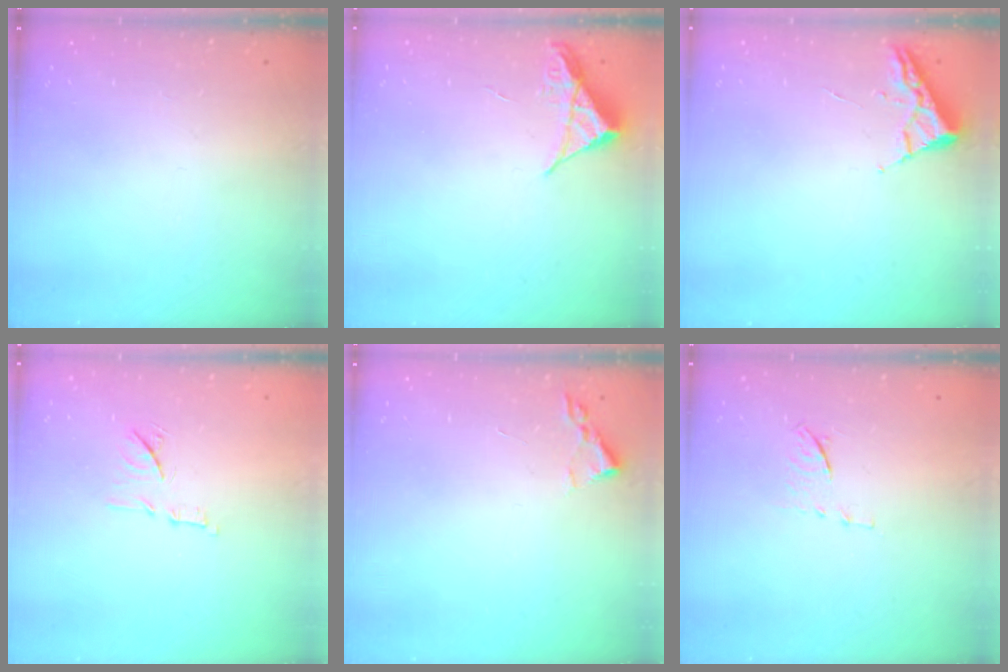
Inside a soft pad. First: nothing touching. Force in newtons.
{"total": 4.1, "press": 4.1, "slide": 0.5}
{"total": 2.6, "press": 2.6, "slide": 0.3}
{"total": 9.6, "press": 9.6, "slide": 0.3}
{"total": 1.8, "press": 1.8, "slide": 0.3}
{"total": 6.2, "press": 6.1, "slide": 1.0}